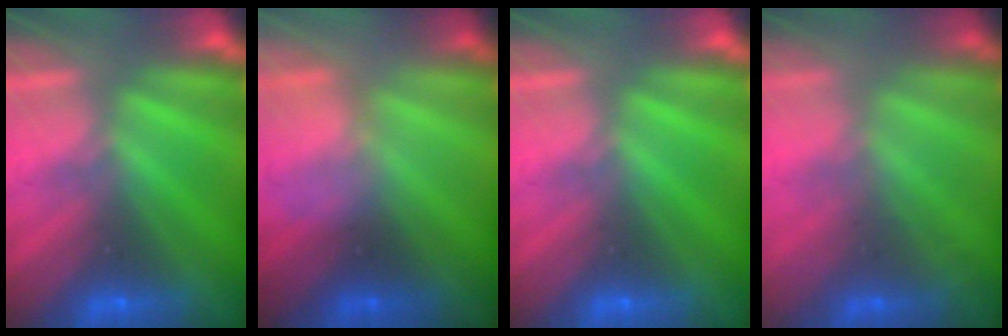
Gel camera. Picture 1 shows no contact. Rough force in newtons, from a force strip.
{"total": 2.4}
{"total": 0.0}
{"total": 1.7}